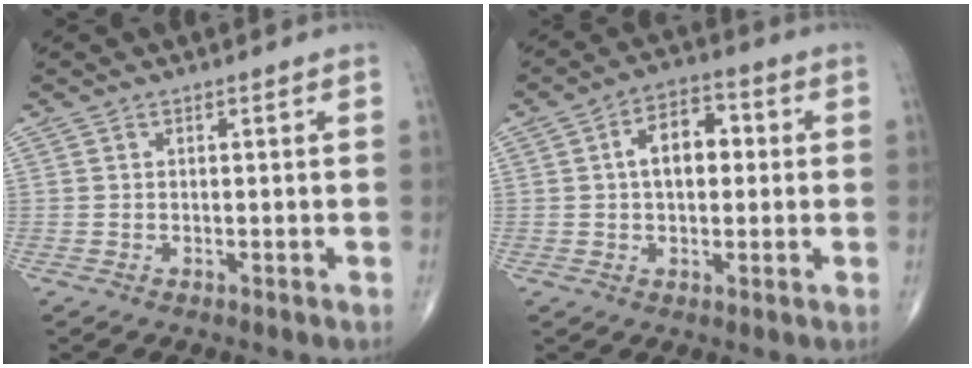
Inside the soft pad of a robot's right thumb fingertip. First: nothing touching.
{"total": 8.9, "force": [1.1, 5.4, 7.0], "torque": [-0.096, 0.021, 0.012]}